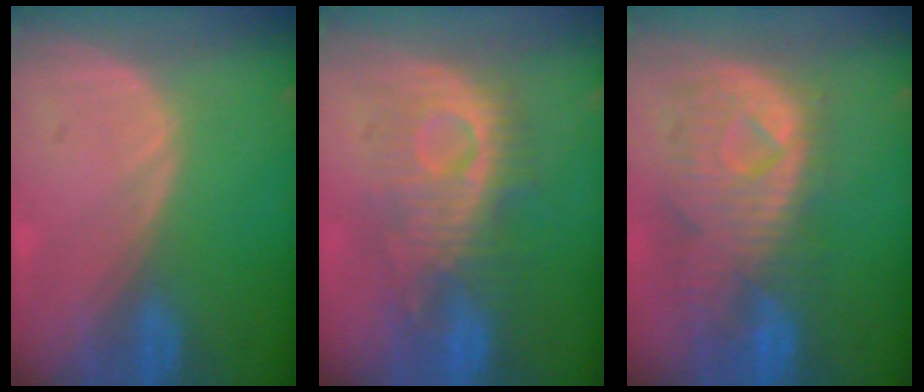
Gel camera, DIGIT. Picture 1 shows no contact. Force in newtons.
{"total": 9.1, "press": 9.1, "slide": 0.3}
{"total": 11.0, "press": 9.7, "slide": 5.3}